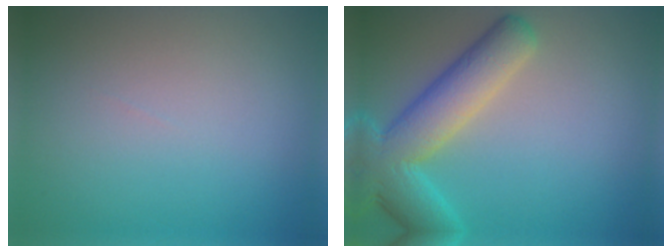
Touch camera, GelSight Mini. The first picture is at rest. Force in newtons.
{"total": 7.6, "press": 7.6, "slide": 0.6}